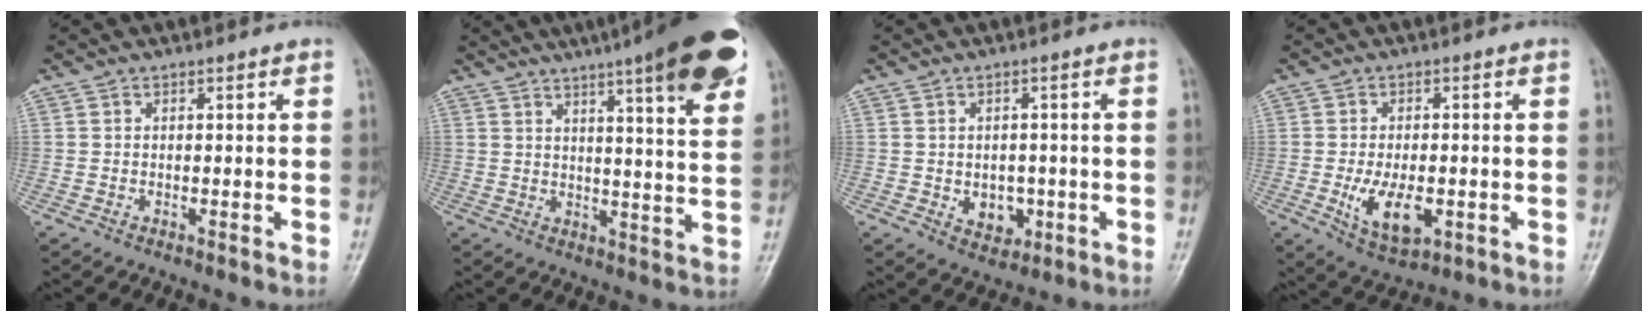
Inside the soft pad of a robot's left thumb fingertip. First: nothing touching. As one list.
[{"total": 18.6, "force": [10.9, 2.9, 14.8], "torque": [-0.181, -0.032, 0.136]}, {"total": 5.0, "force": [-1.0, 3.8, 3.0], "torque": [-0.020, 0.003, -0.003]}, {"total": 8.5, "force": [-2.1, 4.4, 6.9], "torque": [-0.117, -0.007, -0.025]}]